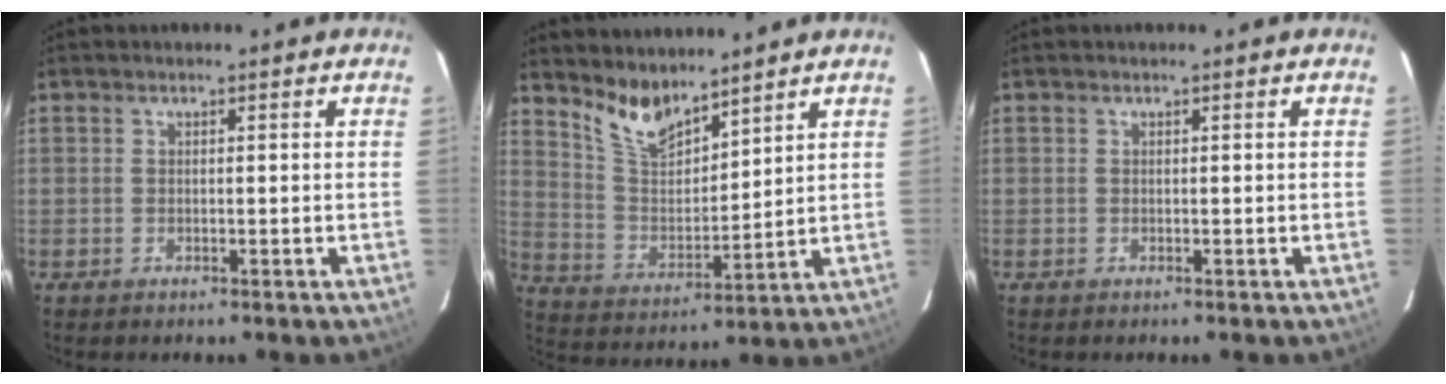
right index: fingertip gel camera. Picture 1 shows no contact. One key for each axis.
{"total": 9.3, "fx": 7.7, "fy": 3.1, "fz": 4.1, "tx": -0.080, "ty": -0.004, "tz": 0.156}
{"total": 0.0}